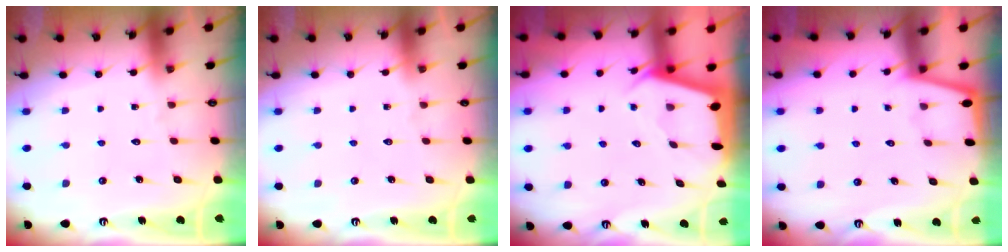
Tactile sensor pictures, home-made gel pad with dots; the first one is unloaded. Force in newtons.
{"total": 0.0}
{"total": 2.0, "press": 2.0, "slide": 0.3}
{"total": 1.3, "press": 1.2, "slide": 0.2}